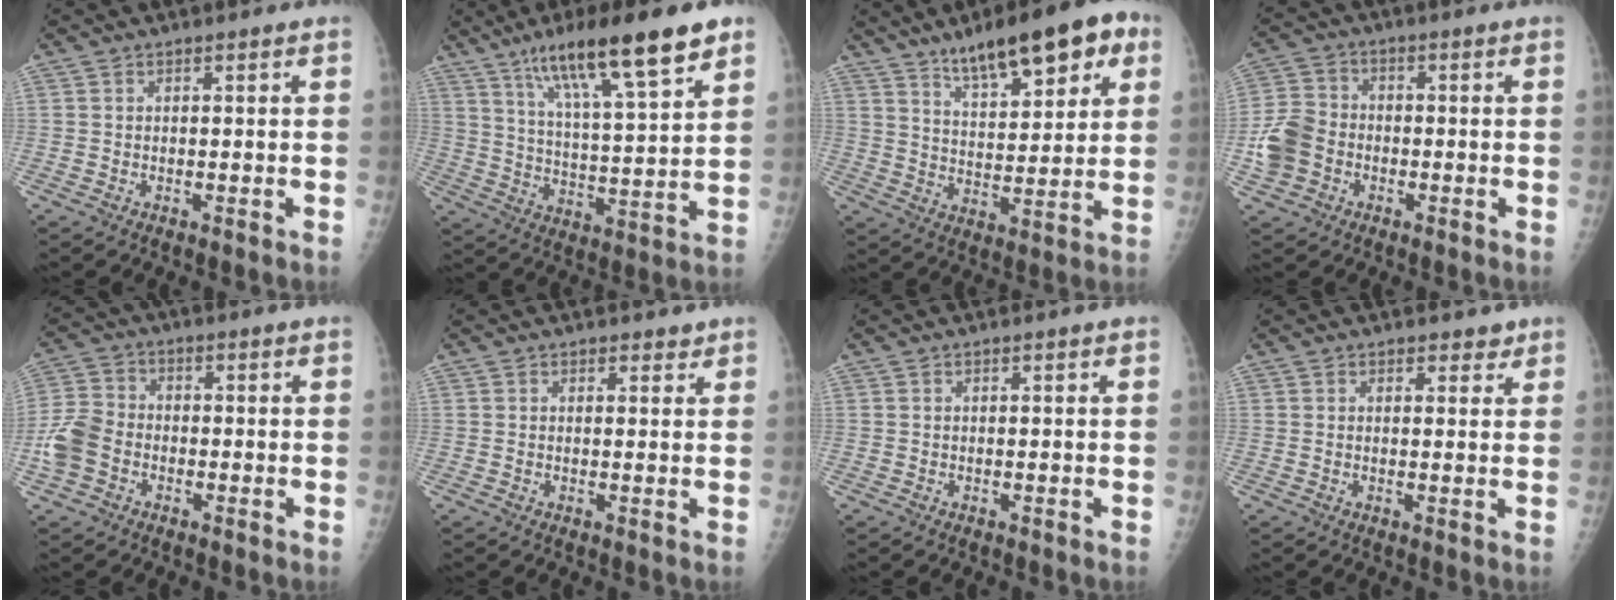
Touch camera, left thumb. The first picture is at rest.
{"total": 19.0, "force": [11.8, 3.3, 14.5], "torque": [-0.225, -0.041, 0.198]}
{"total": 16.4, "force": [9.5, 5.7, 12.1], "torque": [-0.142, -0.028, 0.147]}
{"total": 8.3, "force": [-2.2, 6.8, 4.2], "torque": [-0.077, 0.019, -0.047]}
{"total": 7.4, "force": [-2.4, 5.7, 4.1], "torque": [-0.084, 0.017, -0.053]}
{"total": 1.5, "force": [1.2, 0.8, 0.4], "torque": [0.008, -0.007, 0.012]}
{"total": 0.0}
{"total": 2.2, "force": [1.6, 1.3, 0.8], "torque": [0.011, -0.008, 0.016]}